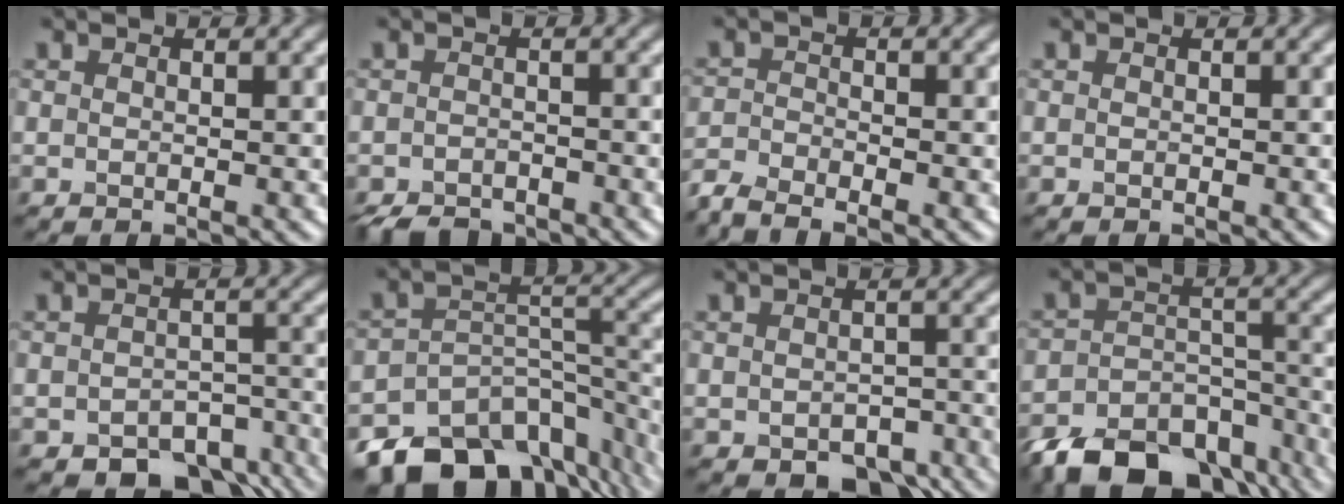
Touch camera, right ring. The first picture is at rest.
{"total": 3.5, "force": [-3.1, 1.3, 1.0], "torque": [-0.009, -0.006, -0.054]}
{"total": 3.1, "force": [-2.8, 0.6, 1.2], "torque": [-0.028, -0.008, -0.068]}
{"total": 0.0}
{"total": 6.9, "force": [-4.9, 3.6, 3.3], "torque": [-0.029, -0.020, -0.067]}
{"total": 13.1, "force": [-9.8, 6.8, 5.4], "torque": [-0.093, -0.004, -0.146]}
{"total": 4.6, "force": [-2.8, 2.5, 2.6], "torque": [-0.025, -0.012, -0.035]}
{"total": 12.3, "force": [-9.1, 6.2, 5.6], "torque": [-0.106, -0.011, -0.136]}